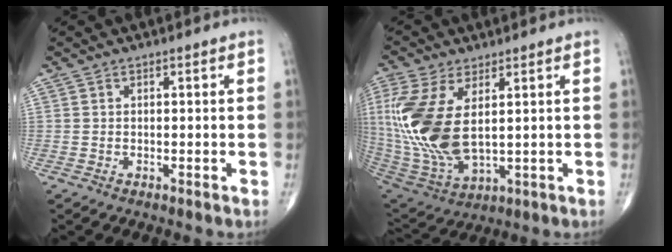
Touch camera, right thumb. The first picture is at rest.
{"total": 18.2, "force": [3.0, 9.0, 15.6], "torque": [-0.358, -0.020, 0.074]}